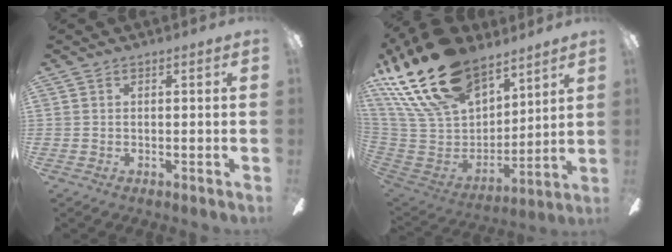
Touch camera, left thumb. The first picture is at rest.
{"total": 26.0, "force": [17.7, 13.3, 13.5], "torque": [-0.292, -0.099, 0.326]}